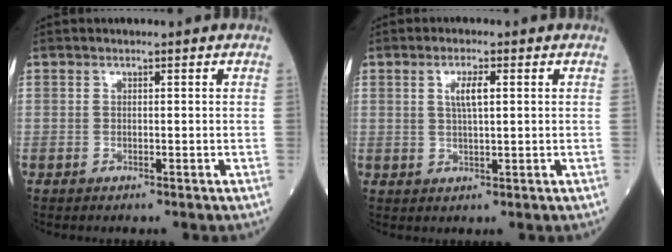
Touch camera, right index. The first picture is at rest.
{"total": 3.4, "force": [1.0, 0.7, 3.2], "torque": [-0.061, 0.004, 0.019]}